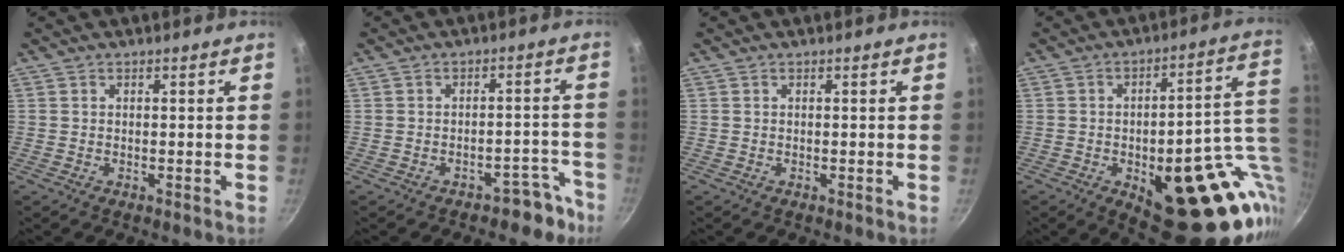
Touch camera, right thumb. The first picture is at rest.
{"total": 5.6, "force": [-4.2, 3.1, 2.2], "torque": [0.021, 0.064, -0.036]}
{"total": 0.0}
{"total": 25.7, "force": [-5.5, 11.2, 22.5], "torque": [-0.227, 0.007, -0.060]}